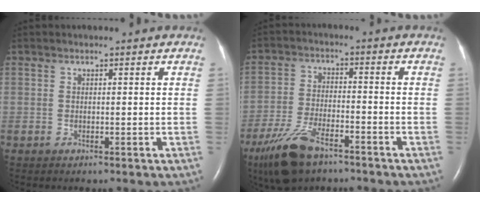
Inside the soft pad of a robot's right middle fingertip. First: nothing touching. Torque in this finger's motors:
{"motor_torque": [1.11, -1.03, 0.18, 0.06]}